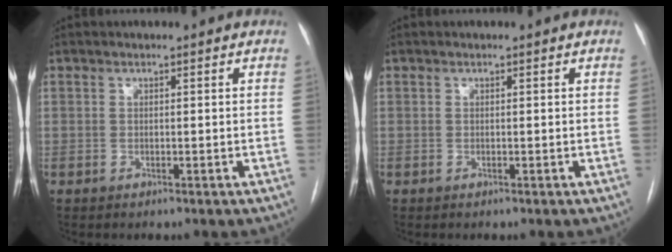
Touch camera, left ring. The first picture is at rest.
{"total": 0.0}